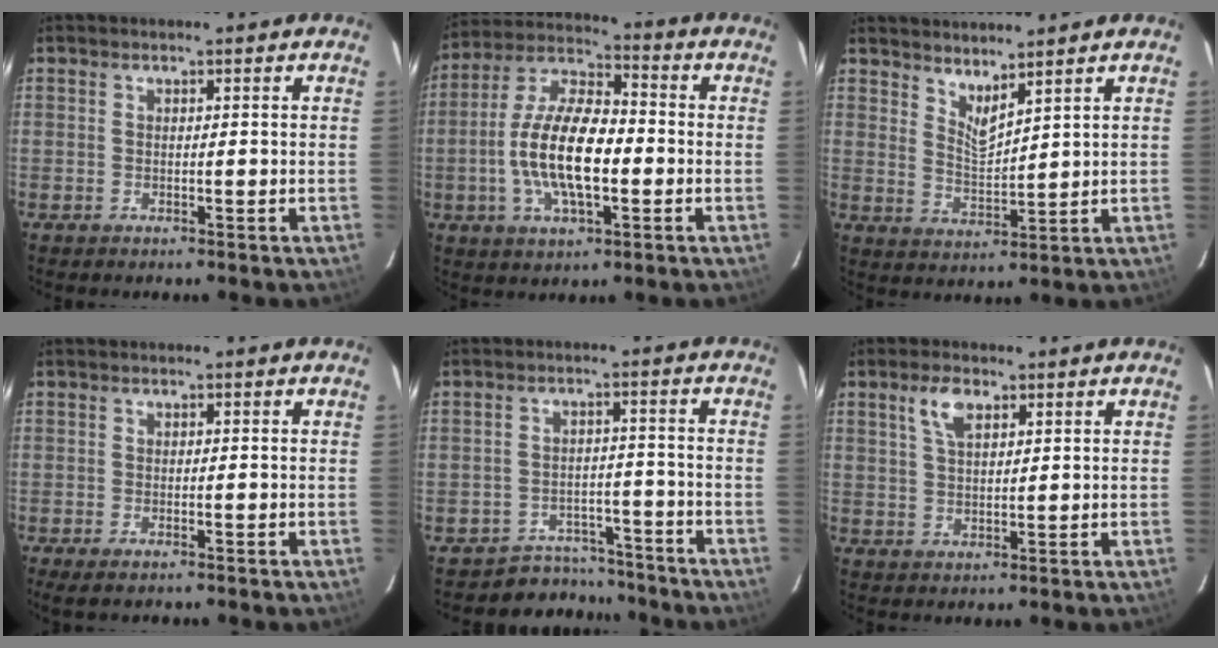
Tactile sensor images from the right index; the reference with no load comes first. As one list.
[{"total": 14.9, "force": [-2.7, 6.1, 13.3], "torque": [-0.266, 0.003, -0.053]}, {"total": 4.8, "force": [4.1, 0.7, 2.3], "torque": [-0.039, -0.011, 0.073]}, {"total": 2.4, "force": [-1.6, 0.6, 1.7], "torque": [-0.035, -0.009, -0.027]}, {"total": 7.7, "force": [-6.8, 3.6, -0.3], "torque": [-0.001, 0.032, -0.094]}, {"total": 4.7, "force": [2.5, 2.2, 3.3], "torque": [-0.062, 0.009, 0.048]}]